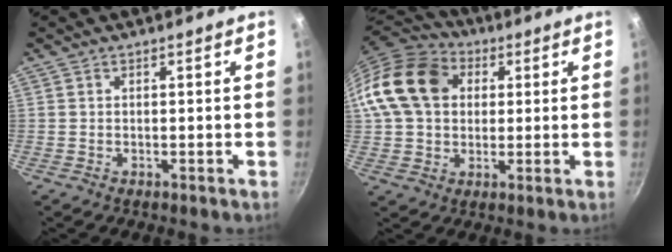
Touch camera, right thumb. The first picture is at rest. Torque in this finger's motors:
{"motor_torque": [0.95, 1.85, 0.80, -0.66, 0.20]}